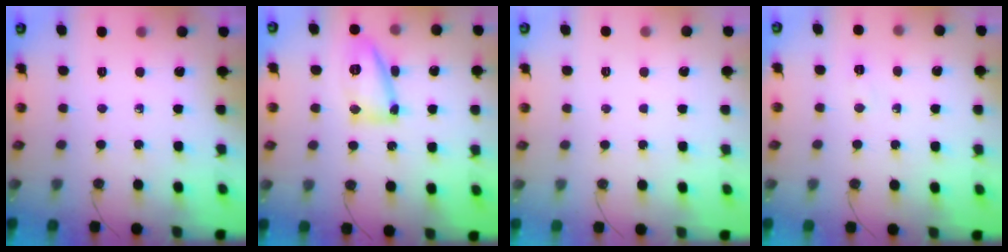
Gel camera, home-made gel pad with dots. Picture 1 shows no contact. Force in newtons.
{"total": 12.5, "press": 12.2, "slide": 2.5}
{"total": 1.8, "press": 1.7, "slide": 0.6}
{"total": 3.0, "press": 3.0, "slide": 0.5}